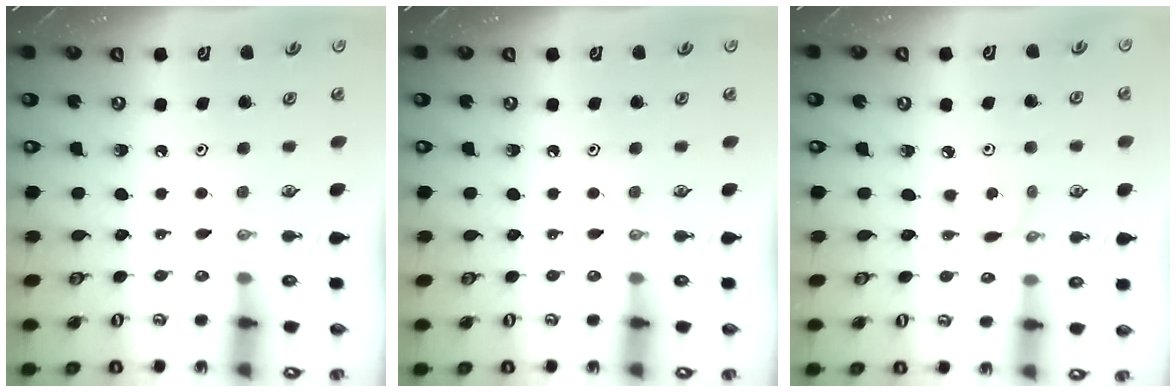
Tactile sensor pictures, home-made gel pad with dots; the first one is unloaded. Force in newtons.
{"total": 0.0}
{"total": 2.4, "press": 2.4, "slide": 0.1}